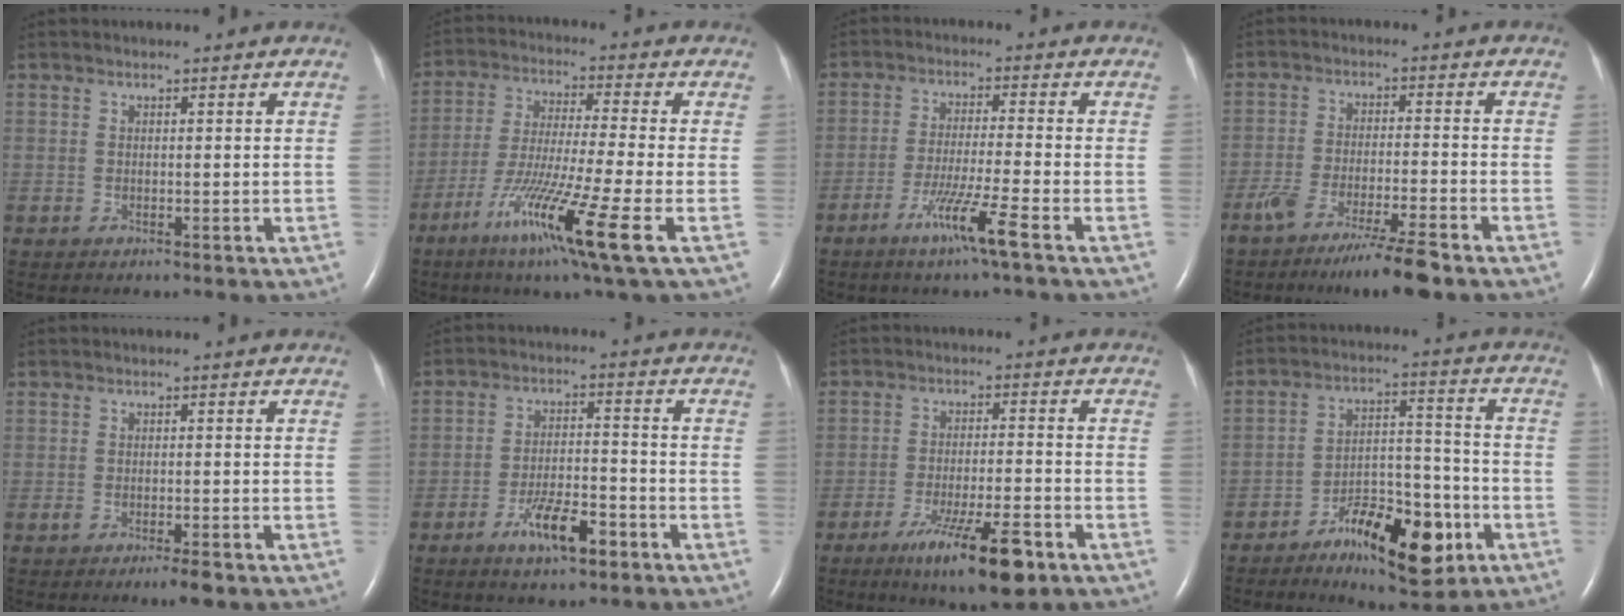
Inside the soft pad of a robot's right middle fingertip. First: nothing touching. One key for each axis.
{"total": 14.1, "fx": -6.5, "fy": -1.1, "fz": 12.5, "tx": -0.245, "ty": -0.040, "tz": -0.118}
{"total": 7.0, "fx": -3.9, "fy": -1.3, "fz": 5.6, "tx": -0.107, "ty": -0.018, "tz": -0.077}
{"total": 9.1, "fx": -6.6, "fy": -0.1, "fz": 6.2, "tx": -0.110, "ty": -0.023, "tz": -0.114}
{"total": 2.6, "fx": -1.7, "fy": 0.3, "fz": 1.8, "tx": -0.032, "ty": -0.003, "tz": -0.027}
{"total": 7.2, "fx": -4.2, "fy": 1.9, "fz": 5.5, "tx": -0.104, "ty": 0.000, "tz": -0.071}
{"total": 11.0, "fx": -6.5, "fy": 1.2, "fz": 8.8, "tx": -0.153, "ty": -0.023, "tz": -0.101}
{"total": 12.5, "fx": -6.7, "fy": 4.4, "fz": 9.6, "tx": -0.150, "ty": 0.015, "tz": -0.098}